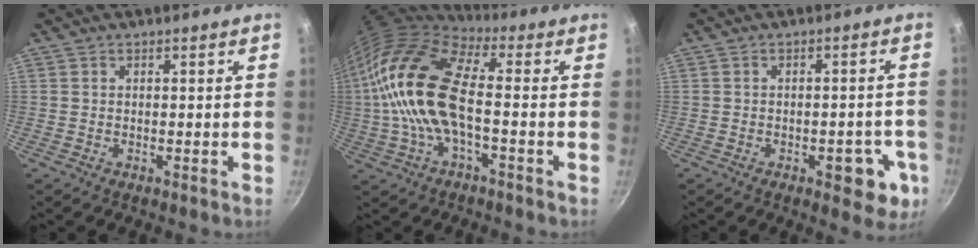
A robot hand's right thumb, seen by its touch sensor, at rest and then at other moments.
{"total": 18.6, "force": [-1.1, 8.1, 16.7], "torque": [-0.352, 0.038, -0.026]}
{"total": 7.3, "force": [-3.1, 3.3, 5.7], "torque": [-0.045, 0.019, -0.032]}